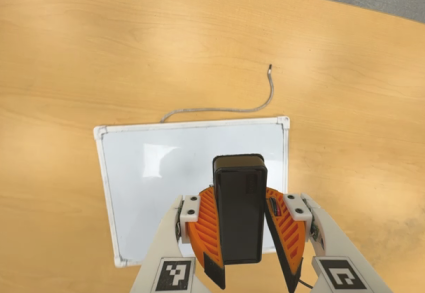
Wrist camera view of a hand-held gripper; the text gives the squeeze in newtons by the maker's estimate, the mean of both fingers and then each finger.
{"total": 7.0, "left": 8.0, "right": 6.0}